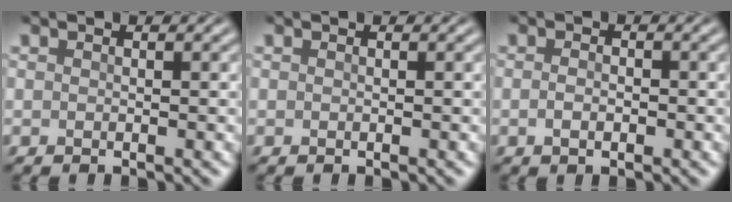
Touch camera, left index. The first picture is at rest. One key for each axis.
{"total": 0.0}
{"total": 1.3, "fx": -0.4, "fy": 0.7, "fz": 1.0, "tx": -0.016, "ty": 0.000, "tz": -0.013}